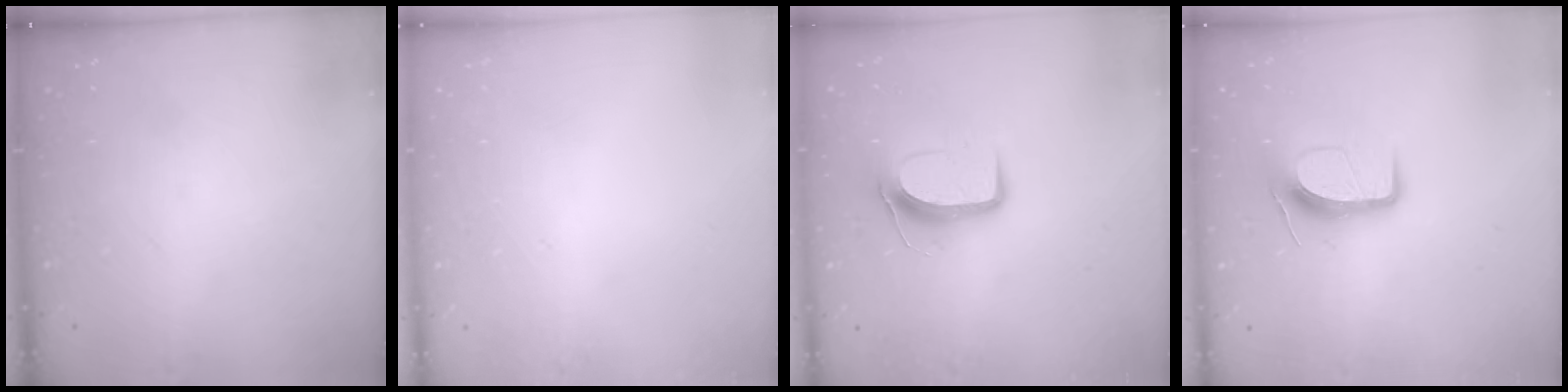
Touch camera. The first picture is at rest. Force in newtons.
{"total": 0.0}
{"total": 9.1, "press": 9.0, "slide": 1.1}
{"total": 9.9, "press": 9.9, "slide": 0.6}